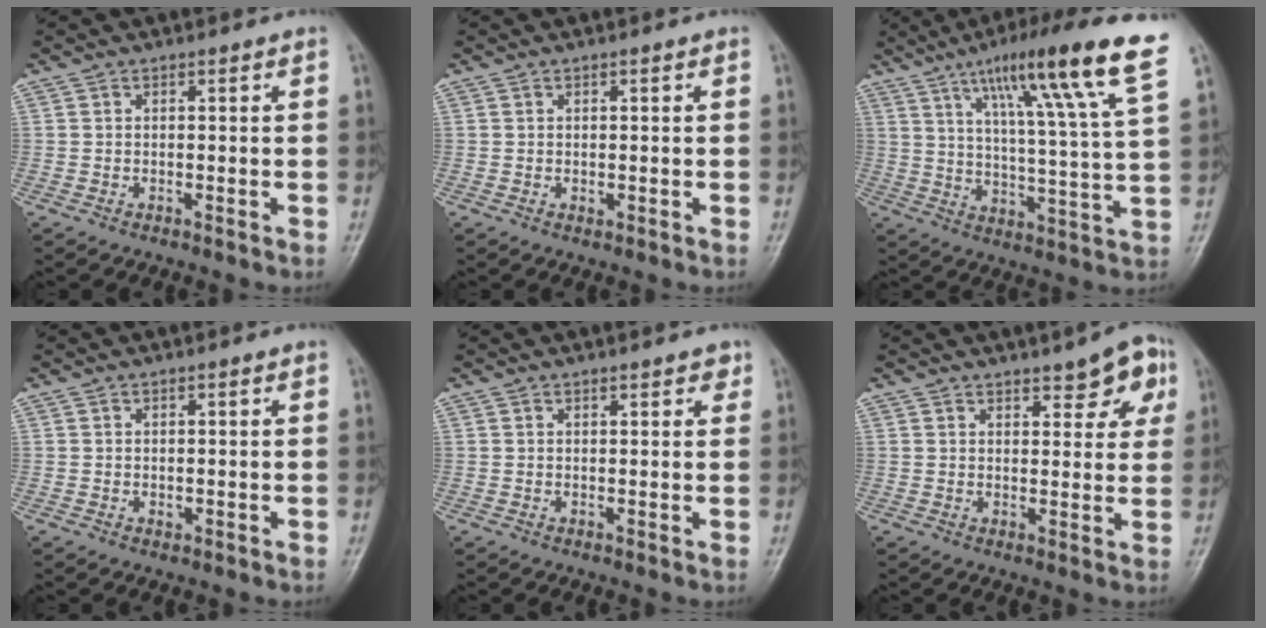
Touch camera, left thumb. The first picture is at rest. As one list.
[{"total": 0.7, "force": [0.0, 0.5, 0.5], "torque": [-0.006, -0.001, 0.002]}, {"total": 19.3, "force": [11.1, 1.2, 15.7], "torque": [-0.231, -0.040, 0.163]}, {"total": 0.8, "force": [-0.1, 0.6, 0.6], "torque": [-0.005, 0.000, 0.001]}, {"total": 2.2, "force": [1.5, 1.0, 1.2], "torque": [-0.002, -0.005, 0.016]}, {"total": 7.4, "force": [4.0, 3.2, 5.3], "torque": [-0.034, -0.015, 0.046]}]